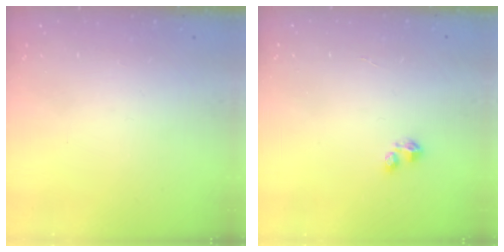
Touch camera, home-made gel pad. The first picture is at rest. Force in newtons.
{"total": 2.4, "press": 2.4, "slide": 0.3}